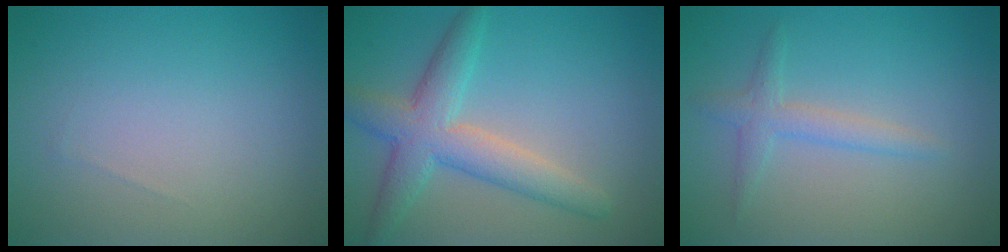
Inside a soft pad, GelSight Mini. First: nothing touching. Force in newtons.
{"total": 5.2, "press": 5.2, "slide": 0.2}
{"total": 2.0, "press": 2.0, "slide": 0.1}